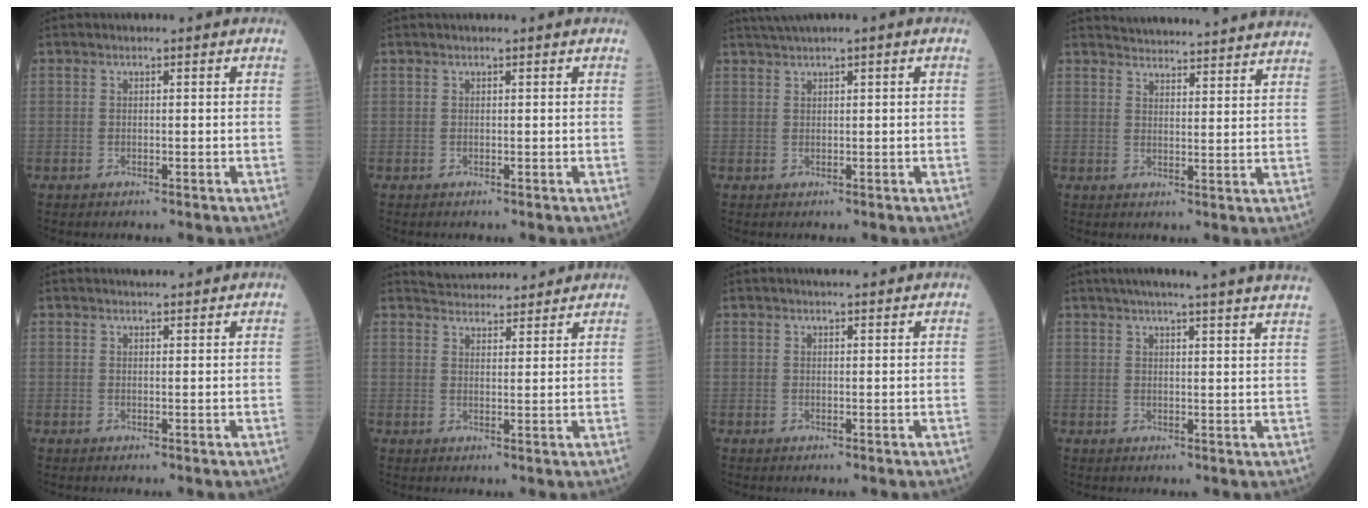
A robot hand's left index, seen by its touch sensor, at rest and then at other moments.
{"total": 0.8, "force": [0.7, -0.1, 0.3], "torque": [-0.008, 0.014, 0.013]}
{"total": 2.6, "force": [1.8, -0.4, 1.8], "torque": [-0.041, 0.016, 0.038]}
{"total": 20.5, "force": [19.9, 1.0, 5.0], "torque": [-0.065, -0.020, 0.240]}
{"total": 3.6, "force": [3.4, 0.4, 1.2], "torque": [-0.018, 0.018, 0.046]}
{"total": 9.1, "force": [8.8, 1.5, 1.6], "torque": [-0.027, 0.021, 0.122]}
{"total": 3.5, "force": [3.2, 0.3, 1.3], "torque": [-0.019, 0.015, 0.041]}
{"total": 20.7, "force": [18.5, -0.6, 9.3], "torque": [-0.141, -0.009, 0.222]}